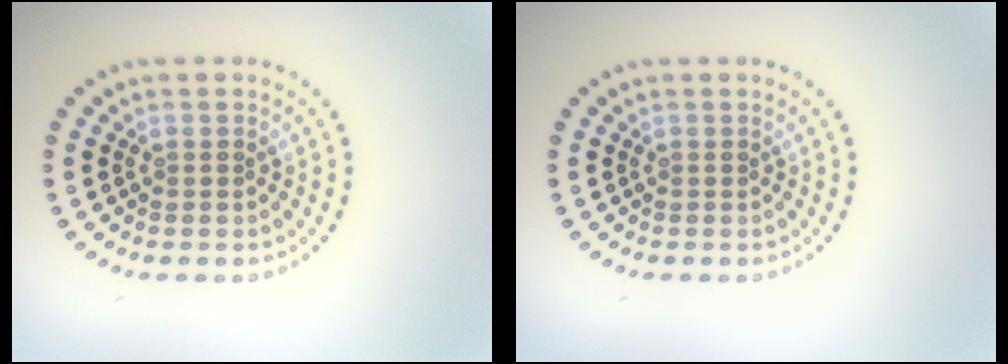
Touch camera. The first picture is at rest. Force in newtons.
{"total": 0.0}